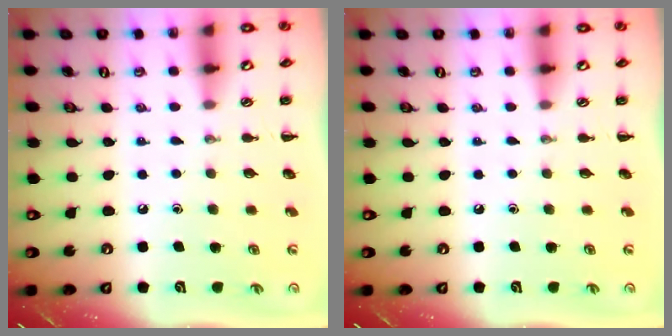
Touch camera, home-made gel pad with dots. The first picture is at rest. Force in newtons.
{"total": 0.0}